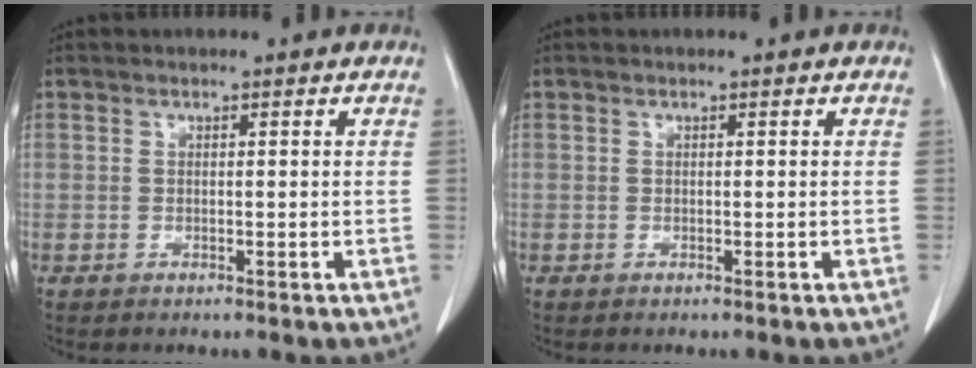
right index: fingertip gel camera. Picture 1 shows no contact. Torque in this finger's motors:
{"motor_torque": [0.00, 0.00, 0.00, 0.00]}